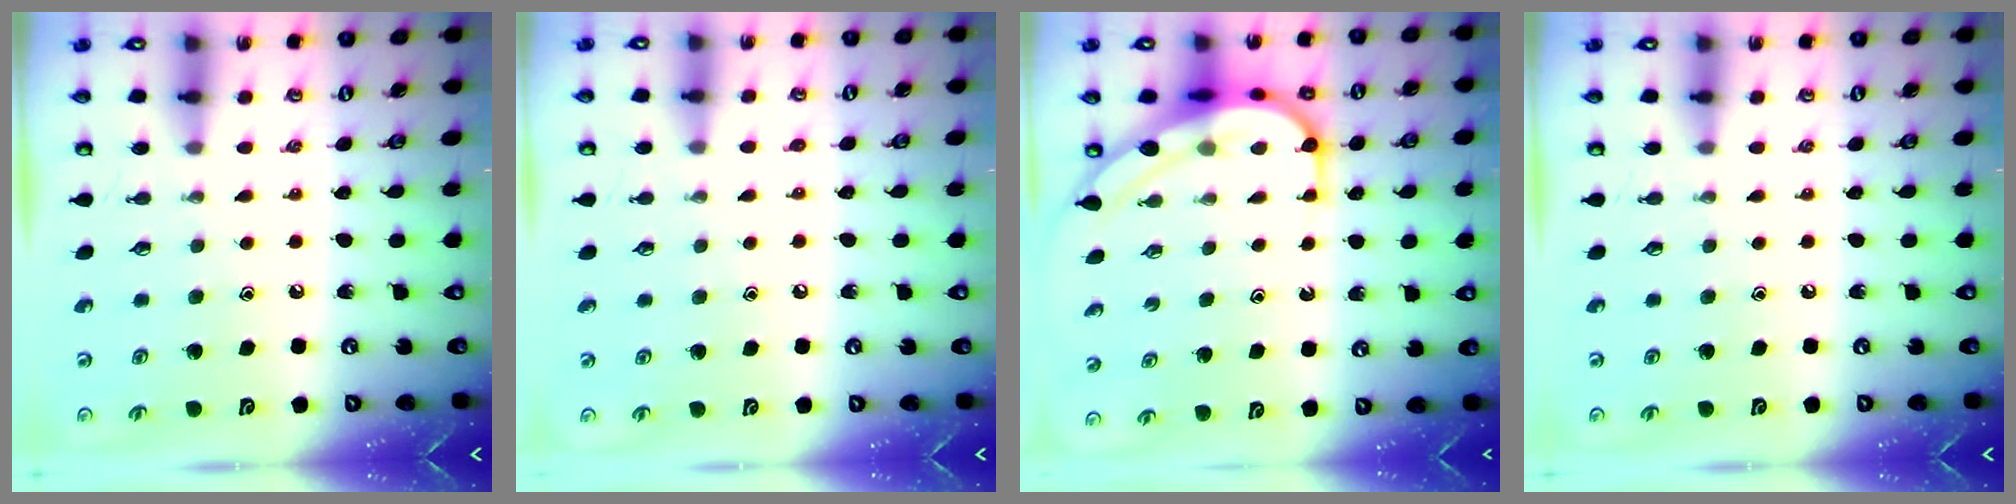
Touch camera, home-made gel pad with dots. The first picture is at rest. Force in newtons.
{"total": 3.4, "press": 3.4, "slide": 0.5}
{"total": 8.1, "press": 8.0, "slide": 0.6}
{"total": 0.0}